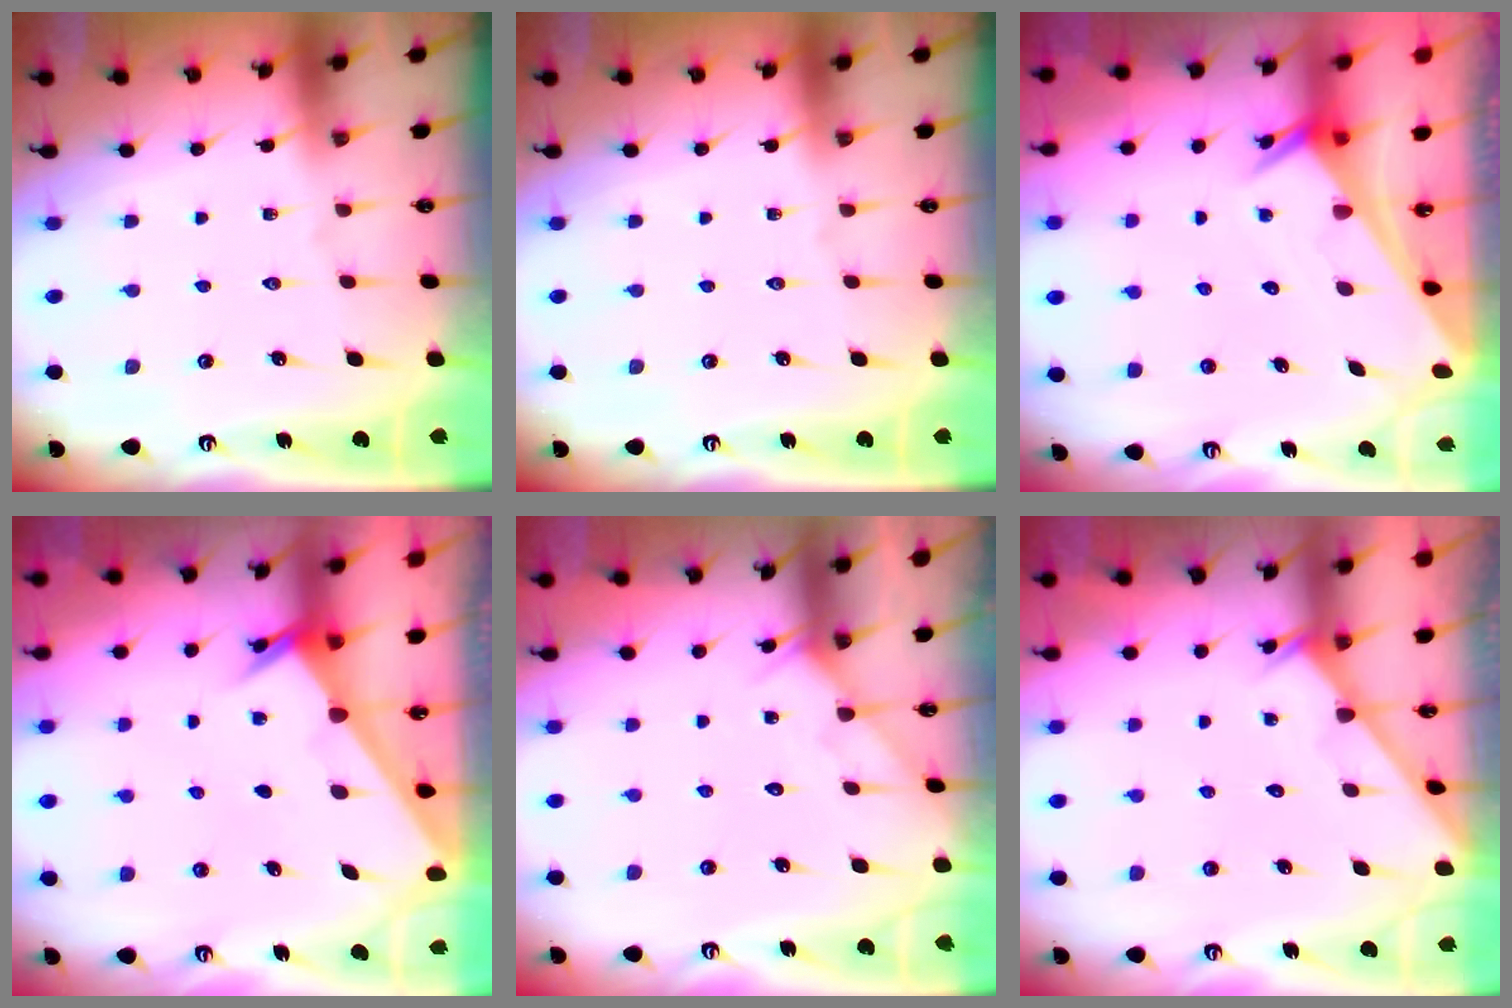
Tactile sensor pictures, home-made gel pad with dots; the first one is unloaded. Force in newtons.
{"total": 0.0}
{"total": 2.5, "press": 2.5, "slide": 0.1}
{"total": 2.1, "press": 2.1, "slide": 0.3}
{"total": 6.3, "press": 6.3, "slide": 0.4}
{"total": 2.4, "press": 2.4, "slide": 0.2}